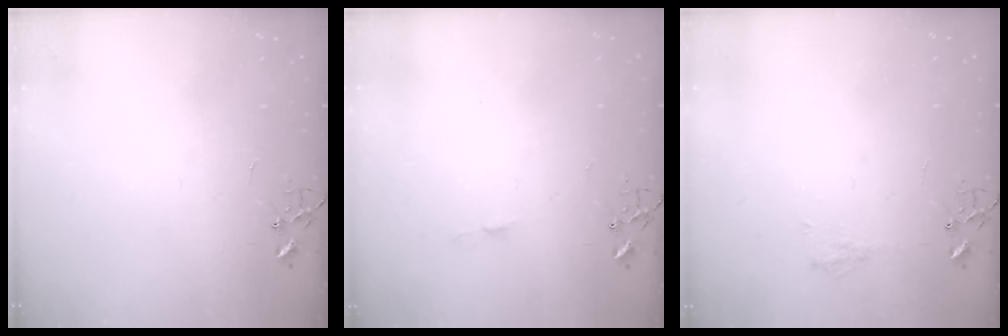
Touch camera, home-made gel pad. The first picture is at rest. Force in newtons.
{"total": 3.5, "press": 3.5, "slide": 0.5}
{"total": 6.1, "press": 6.1, "slide": 0.1}